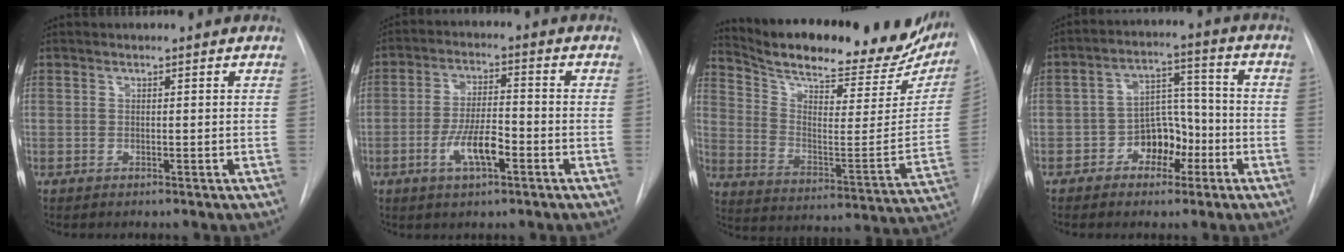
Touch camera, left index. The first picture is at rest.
{"total": 6.9, "force": [-2.8, 2.0, 6.0], "torque": [-0.117, 0.001, -0.050]}
{"total": 28.5, "force": [24.5, 7.4, 12.6], "torque": [-0.201, -0.045, 0.331]}
{"total": 7.4, "force": [-3.2, 4.8, 4.5], "torque": [-0.077, 0.029, -0.053]}